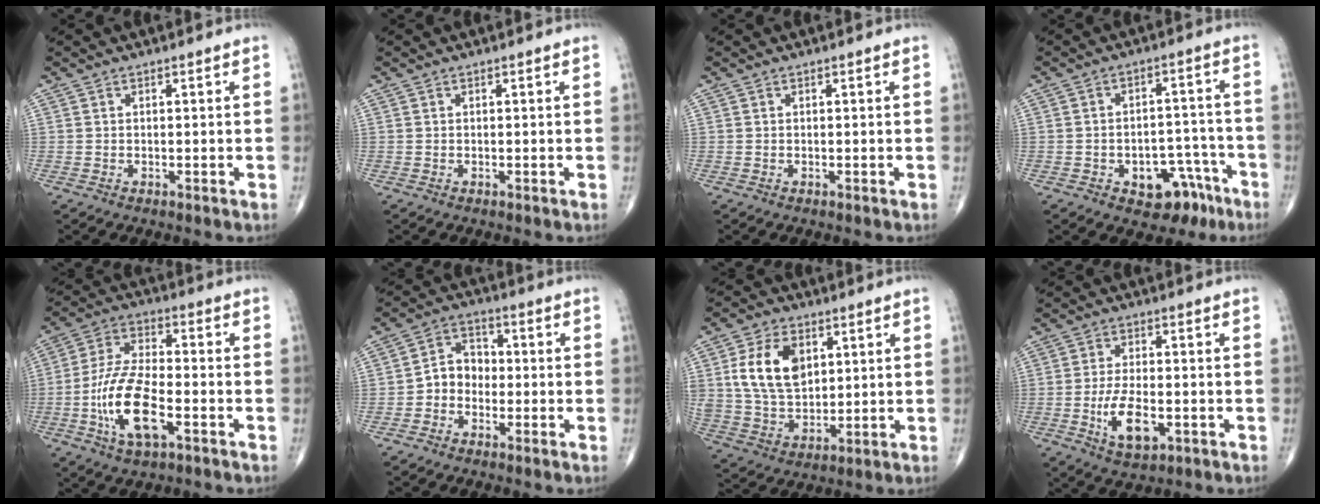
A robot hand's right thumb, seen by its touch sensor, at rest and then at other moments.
{"total": 0.0}
{"total": 0.0}
{"total": 10.1, "force": [-5.5, 6.2, 5.7], "torque": [-0.039, 0.051, -0.067]}
{"total": 14.1, "force": [-4.6, 5.9, 11.9], "torque": [-0.237, 0.020, -0.087]}
{"total": 6.1, "force": [-1.6, 5.0, 3.1], "torque": [-0.026, 0.031, -0.043]}
{"total": 13.4, "force": [3.9, 8.9, 9.3], "torque": [-0.151, -0.011, 0.081]}
{"total": 8.3, "force": [-2.4, 3.9, 6.9], "torque": [-0.123, 0.001, -0.037]}